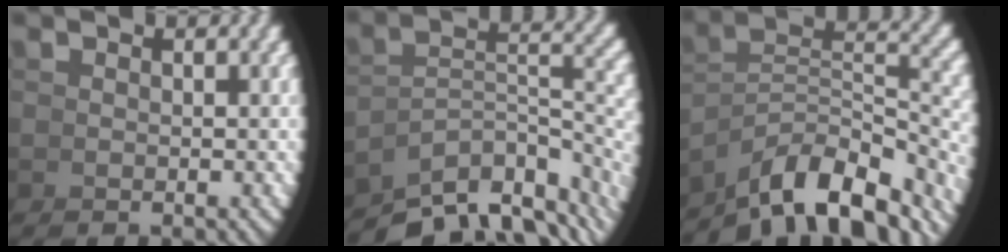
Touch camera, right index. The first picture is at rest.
{"total": 9.5, "force": [-4.7, 5.2, 6.4], "torque": [-0.080, -0.026, -0.060]}
{"total": 10.5, "force": [-4.0, 6.4, 7.3], "torque": [-0.112, -0.043, -0.042]}